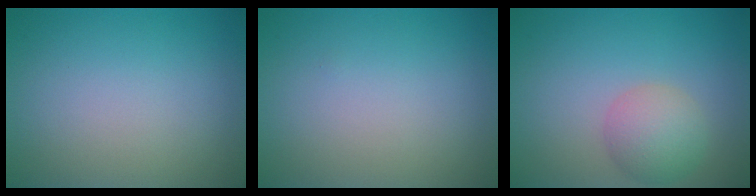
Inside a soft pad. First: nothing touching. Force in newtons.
{"total": 0.0}
{"total": 3.6, "press": 3.6, "slide": 0.2}